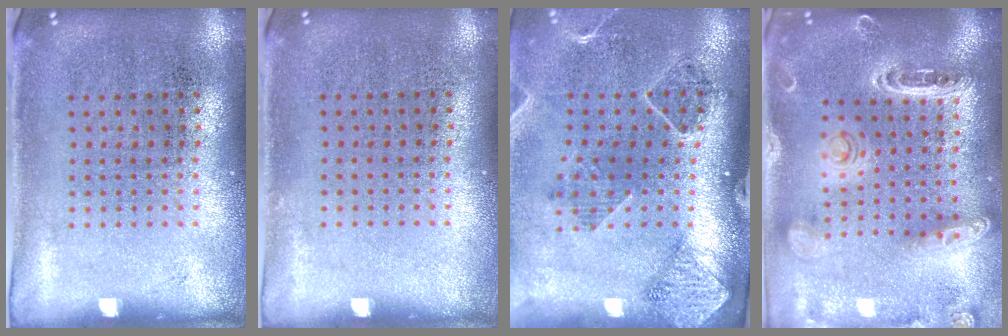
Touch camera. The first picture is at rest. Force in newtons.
{"total": 0.0}
{"total": 1.5, "press": 1.5, "slide": 0.0}
{"total": 1.7, "press": 1.7, "slide": 0.3}